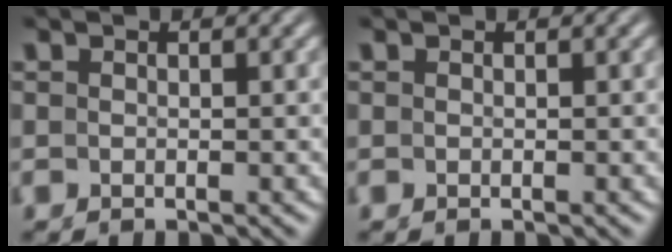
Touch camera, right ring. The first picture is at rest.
{"total": 0.0}